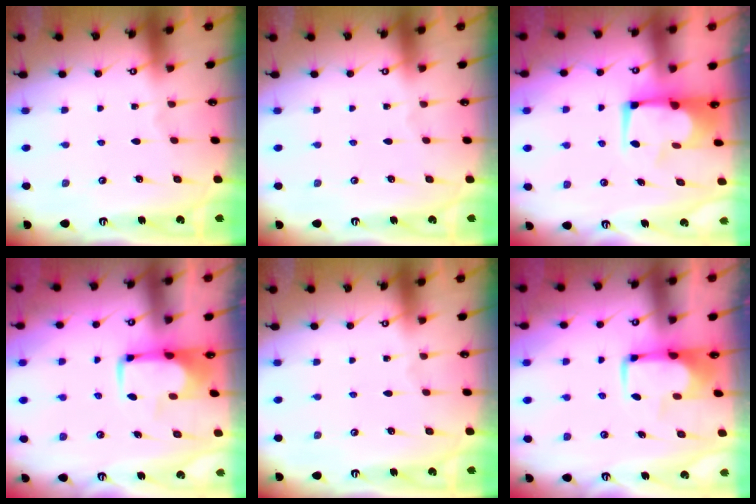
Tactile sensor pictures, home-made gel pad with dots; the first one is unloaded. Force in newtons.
{"total": 0.0}
{"total": 4.9, "press": 4.8, "slide": 0.7}
{"total": 1.5, "press": 1.4, "slide": 0.4}
{"total": 0.0}
{"total": 1.5, "press": 1.4, "slide": 0.4}